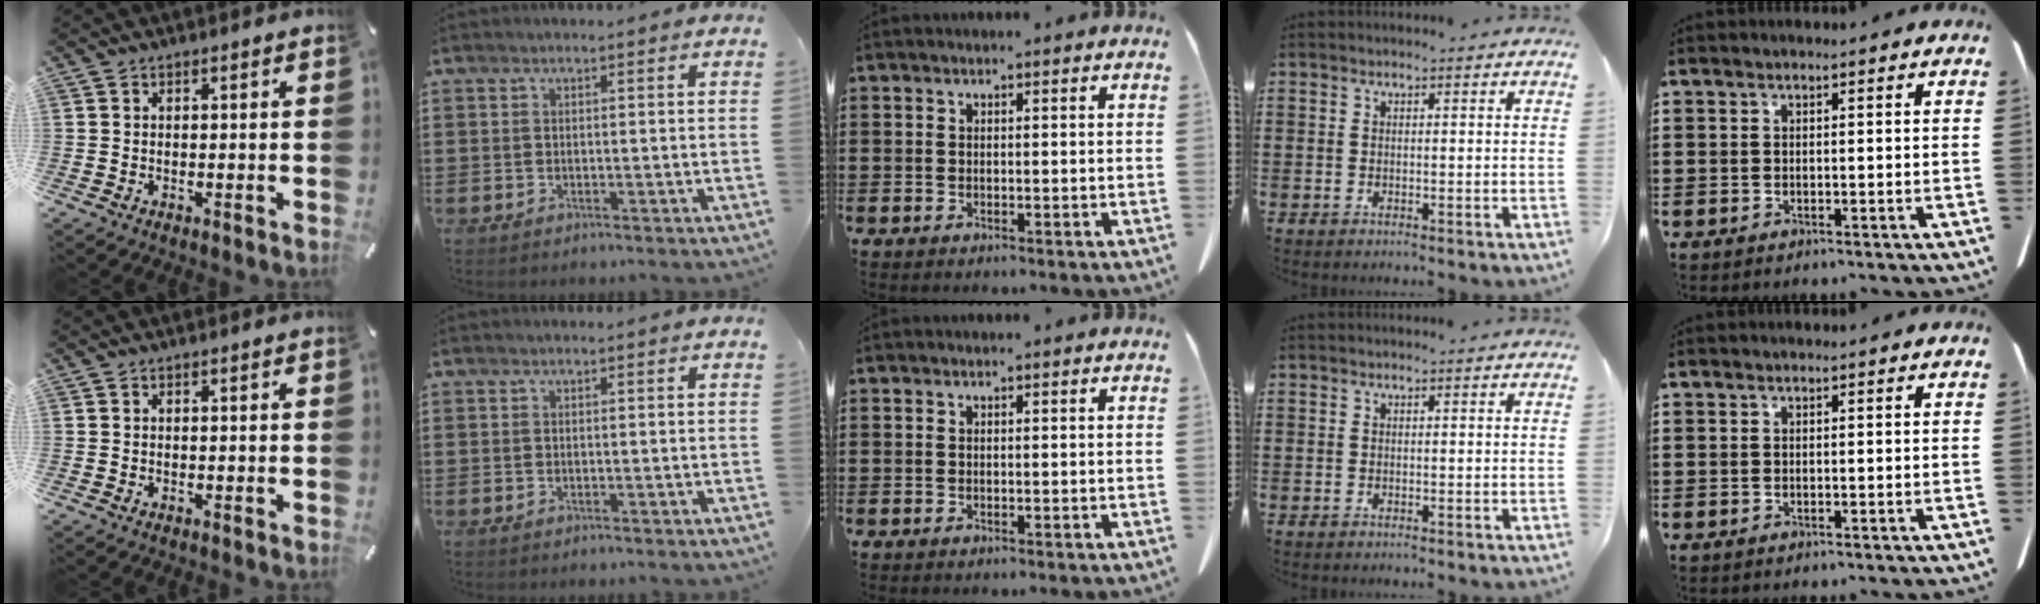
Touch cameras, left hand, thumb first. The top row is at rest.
{}